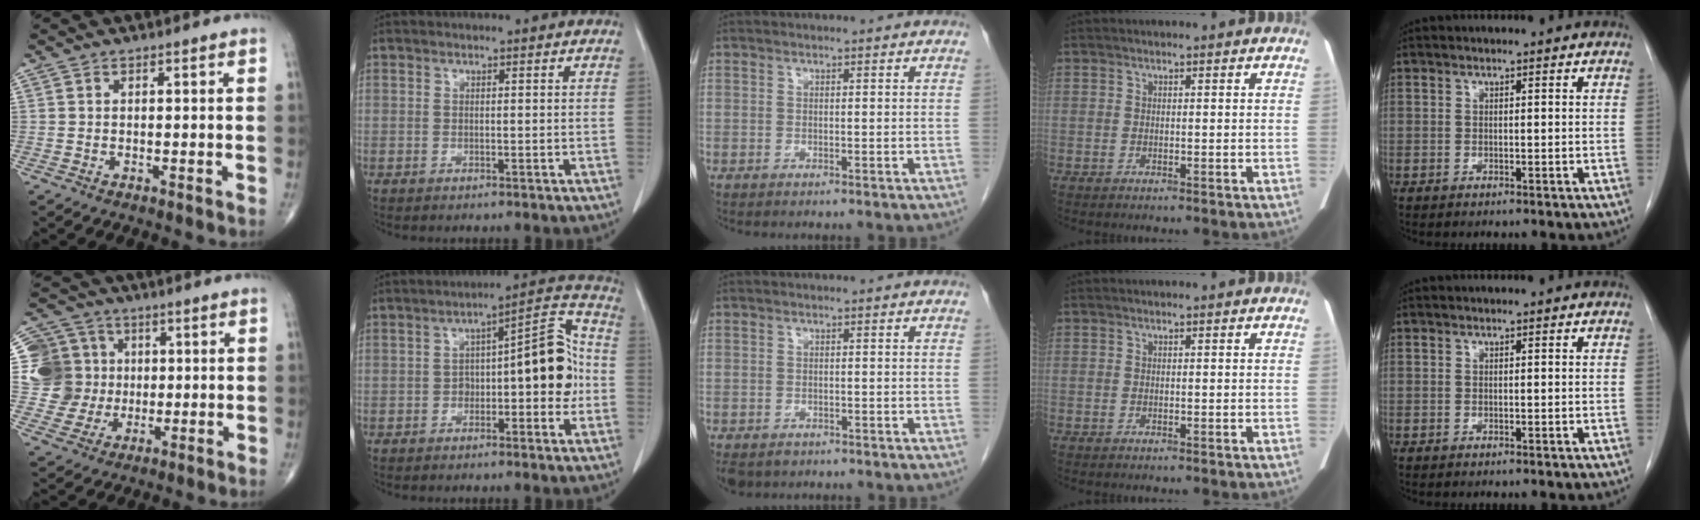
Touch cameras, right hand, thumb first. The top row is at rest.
{"thumb": {"total": 11.7, "force": [1.4, 11.4, 2.3], "torque": [-0.009, 0.018, 0.030]}, "index": {"total": 11.8, "force": [-1.2, 3.9, 11.1], "torque": [-0.150, 0.046, -0.015]}, "middle": {"total": 6.2, "force": [-3.8, 4.5, 2.1], "torque": [-0.056, -0.009, -0.053]}}